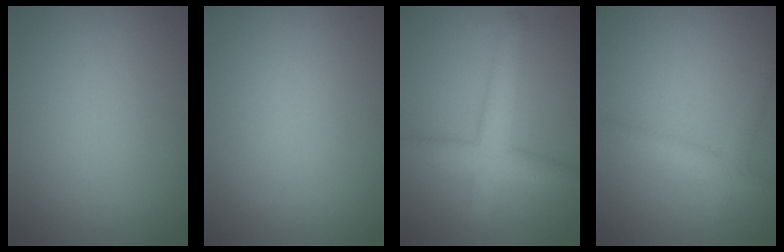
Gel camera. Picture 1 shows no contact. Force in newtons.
{"total": 0.0}
{"total": 4.6, "press": 4.6, "slide": 0.1}
{"total": 2.0, "press": 2.0, "slide": 0.1}